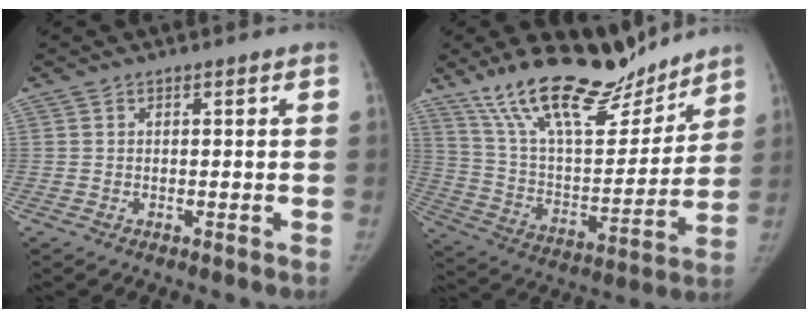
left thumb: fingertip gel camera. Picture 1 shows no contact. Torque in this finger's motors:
{"motor_torque": [0.76, -0.59, 1.36, -1.41, 0.10]}